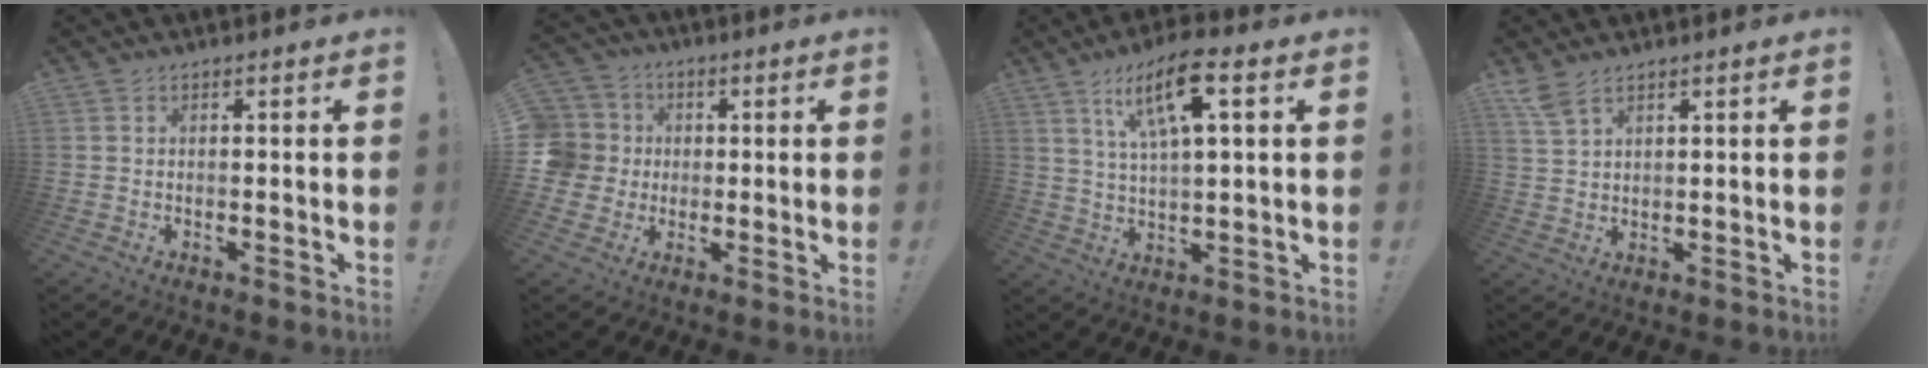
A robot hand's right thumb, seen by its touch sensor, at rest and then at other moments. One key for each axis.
{"total": 8.8, "fx": 0.1, "fy": 8.4, "fz": 2.5, "tx": -0.062, "ty": 0.009, "tz": 0.008}
{"total": 13.0, "fx": 5.9, "fy": 3.8, "fz": 11.0, "tx": -0.189, "ty": -0.010, "tz": 0.096}
{"total": 4.9, "fx": 3.8, "fy": 1.8, "fz": 2.6, "tx": -0.054, "ty": -0.017, "tz": 0.073}